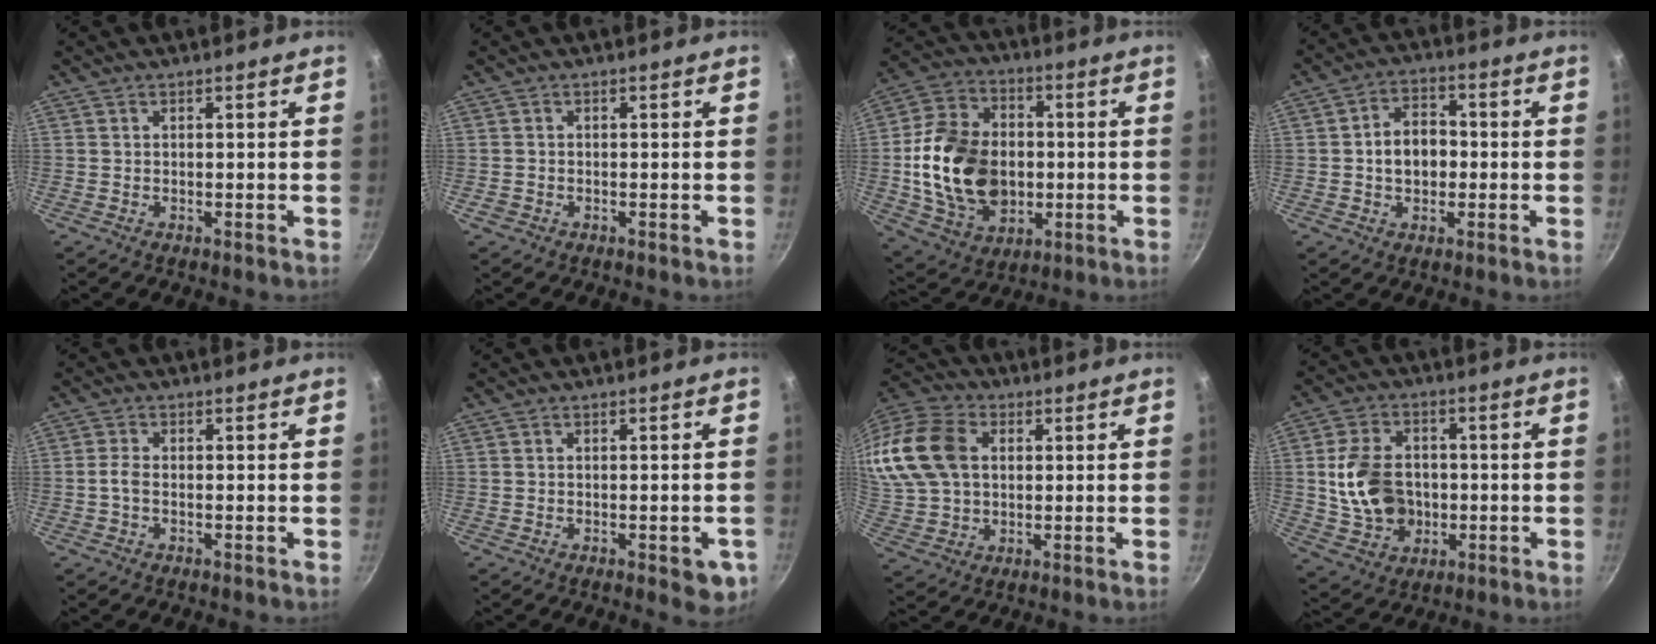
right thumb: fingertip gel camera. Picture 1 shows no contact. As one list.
[{"total": 1.0, "force": [-0.5, 0.8, 0.4], "torque": [-0.009, 0.001, -0.006]}, {"total": 21.1, "force": [-1.2, 15.4, 14.4], "torque": [-0.238, 0.017, -0.014]}, {"total": 7.9, "force": [-0.6, 5.8, 5.3], "torque": [-0.054, 0.021, -0.015]}, {"total": 2.2, "force": [-0.5, 1.2, 1.8], "torque": [-0.040, 0.011, -0.016]}, {"total": 5.3, "force": [-1.9, 2.2, 4.5], "torque": [-0.038, 0.000, -0.022]}, {"total": 21.8, "force": [4.5, 16.4, 13.6], "torque": [-0.307, 0.027, 0.081]}, {"total": 13.6, "force": [-0.4, 10.5, 8.7], "torque": [-0.137, 0.011, 0.004]}]